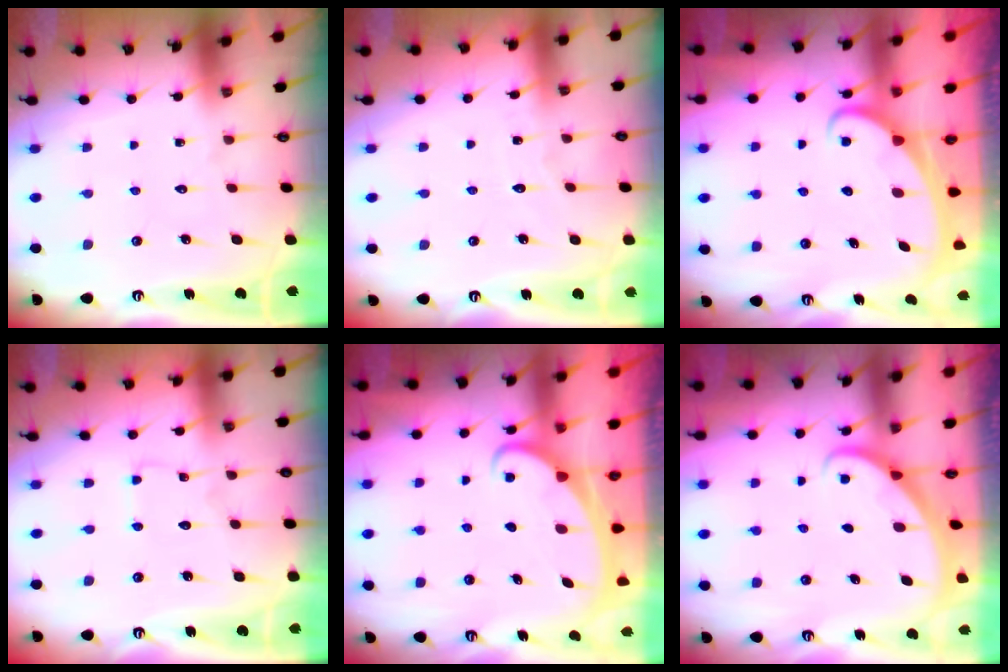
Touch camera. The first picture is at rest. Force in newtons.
{"total": 3.2, "press": 3.2, "slide": 0.3}
{"total": 2.2, "press": 2.2, "slide": 0.3}
{"total": 2.4, "press": 2.4, "slide": 0.2}
{"total": 2.4, "press": 2.3, "slide": 0.3}
{"total": 1.9, "press": 1.9, "slide": 0.1}